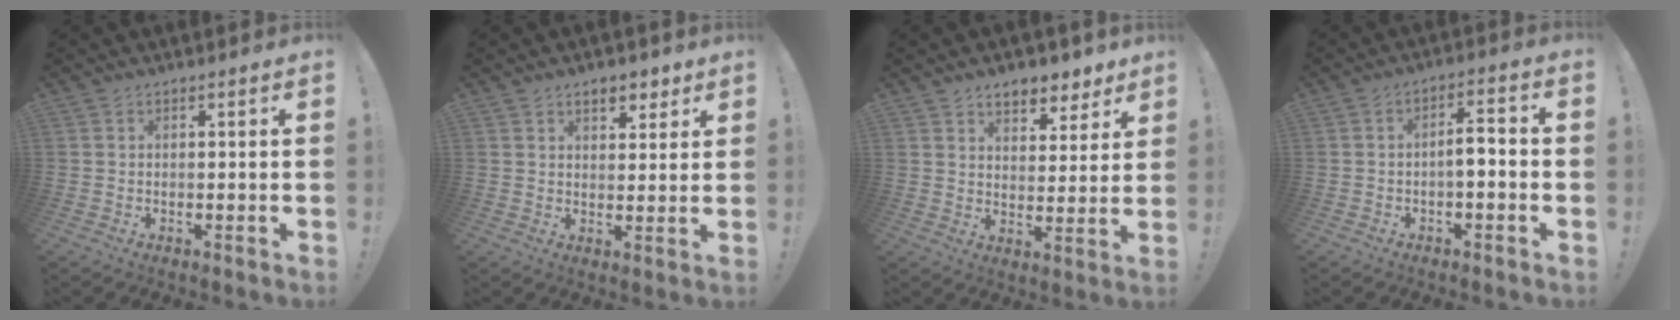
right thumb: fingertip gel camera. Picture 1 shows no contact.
{"total": 5.8, "force": [3.8, 3.2, 3.0], "torque": [-0.026, -0.016, 0.064]}
{"total": 7.8, "force": [6.1, 4.1, 2.6], "torque": [-0.025, -0.046, 0.111]}
{"total": 5.3, "force": [-1.5, 1.8, 4.8], "torque": [-0.074, 0.007, -0.029]}